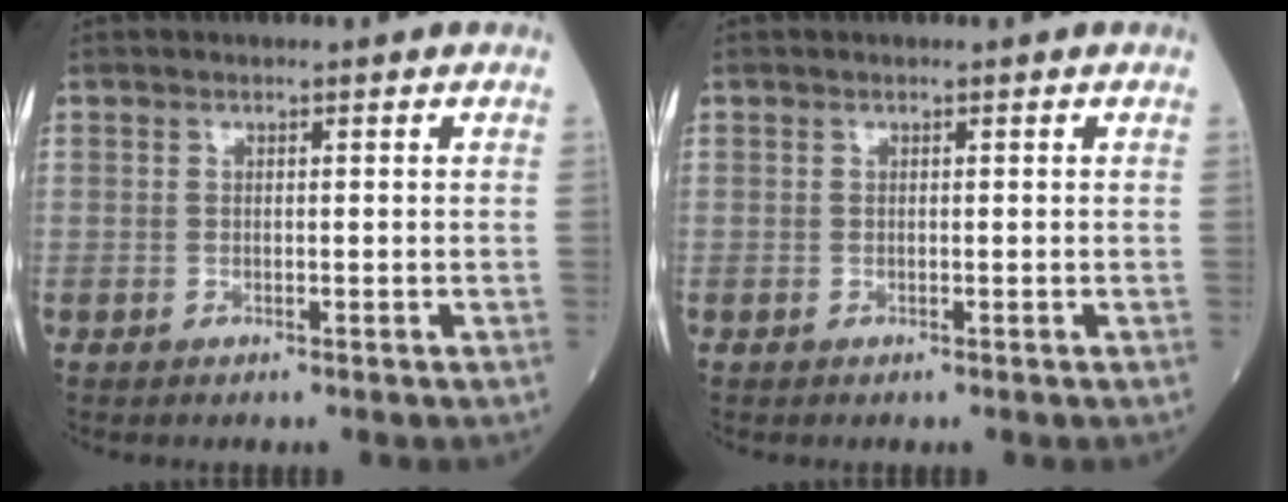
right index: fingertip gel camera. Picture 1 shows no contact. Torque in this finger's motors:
{"motor_torque": [0.00, 0.00, 0.00, -0.01]}